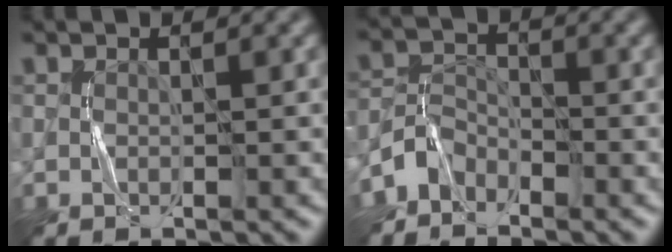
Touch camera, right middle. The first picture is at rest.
{"total": 2.7, "force": [-2.3, 1.3, 0.5], "torque": [-0.011, 0.009, -0.056]}